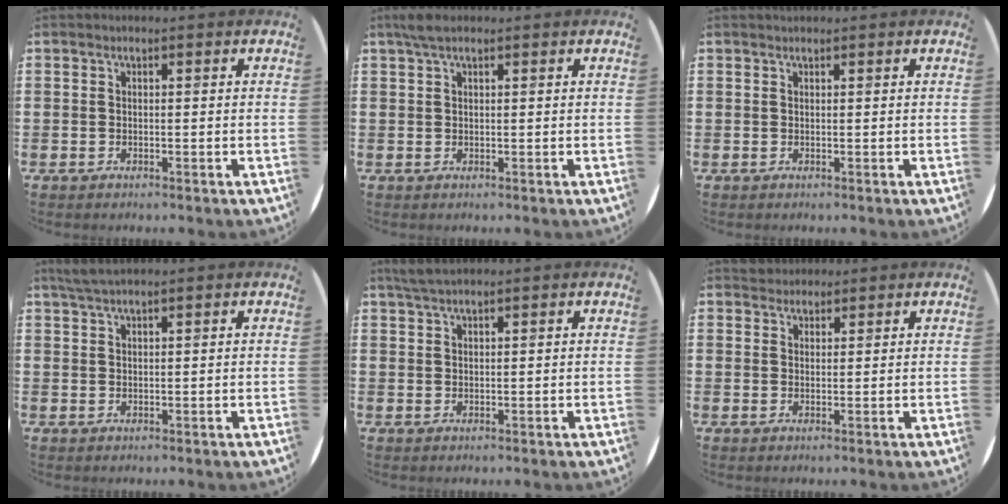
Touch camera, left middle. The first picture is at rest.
{"total": 2.1, "force": [1.4, 0.5, 1.4], "torque": [-0.030, 0.005, 0.025]}
{"total": 0.0}
{"total": 2.0, "force": [1.7, 0.0, 1.0], "torque": [-0.022, 0.002, 0.032]}
{"total": 2.1, "force": [1.8, 0.2, 1.0], "torque": [-0.023, 0.002, 0.034]}
{"total": 2.0, "force": [1.9, 0.6, -0.2], "torque": [0.001, 0.002, 0.038]}